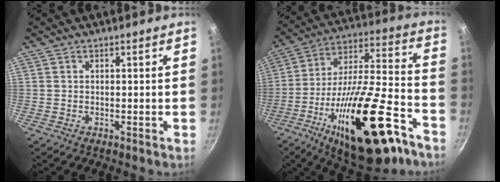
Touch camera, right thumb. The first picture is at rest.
{"total": 29.5, "force": [-15.0, 10.3, 23.2], "torque": [-0.352, 0.065, -0.238]}